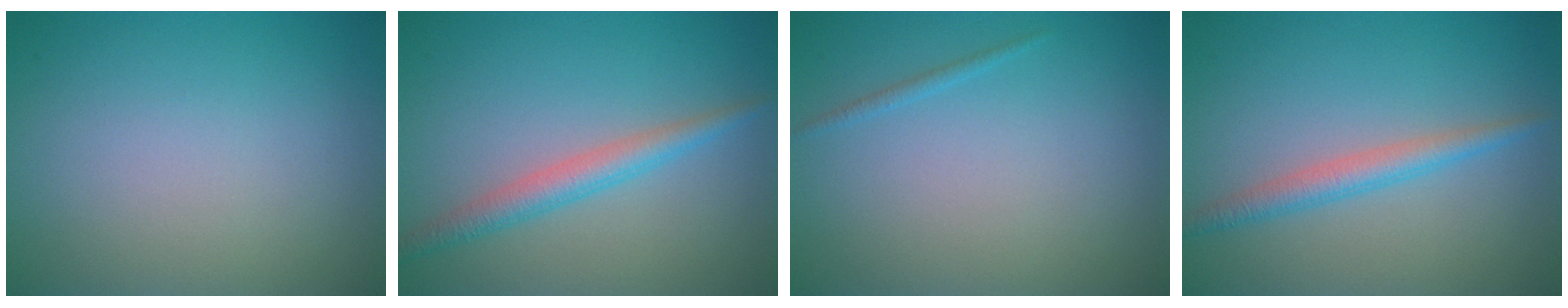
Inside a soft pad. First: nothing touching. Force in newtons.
{"total": 2.7, "press": 2.7, "slide": 0.1}
{"total": 0.7, "press": 0.6, "slide": 0.1}
{"total": 2.5, "press": 2.5, "slide": 0.1}